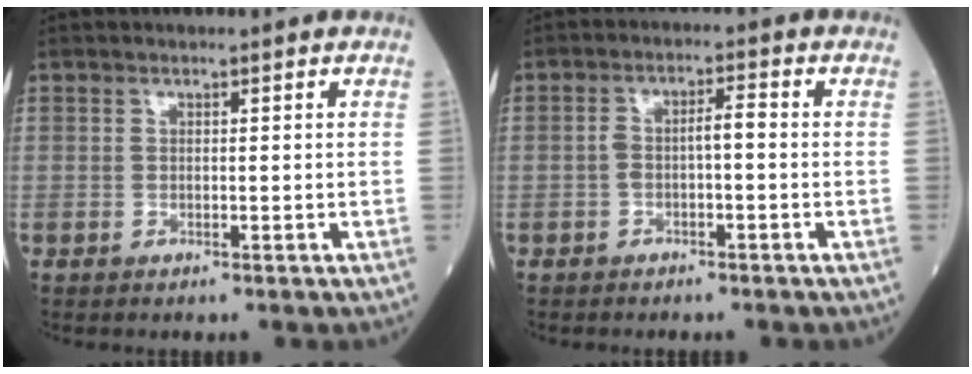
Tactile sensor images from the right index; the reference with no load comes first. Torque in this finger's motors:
{"motor_torque": [0.45, -0.08, 0.28, 0.08]}